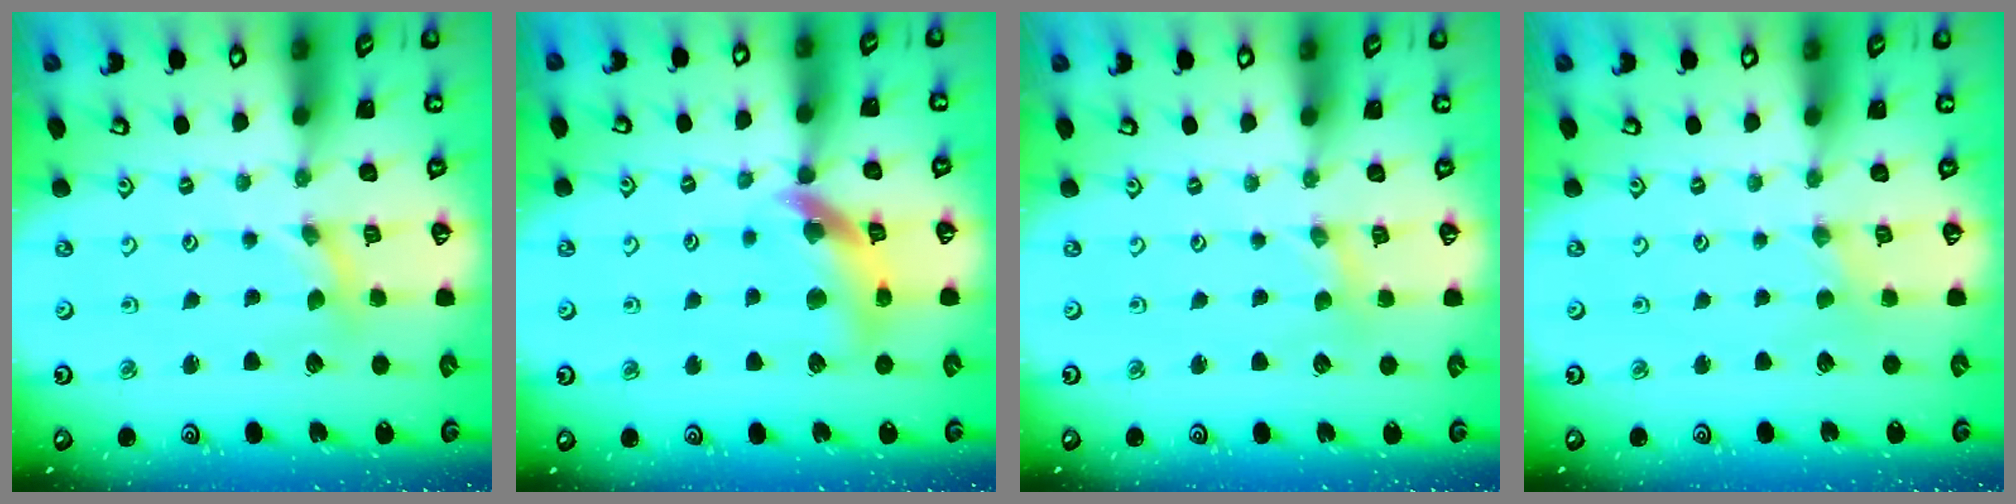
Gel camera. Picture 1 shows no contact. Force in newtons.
{"total": 13.8, "press": 13.7, "slide": 1.7}
{"total": 0.0}
{"total": 0.0}